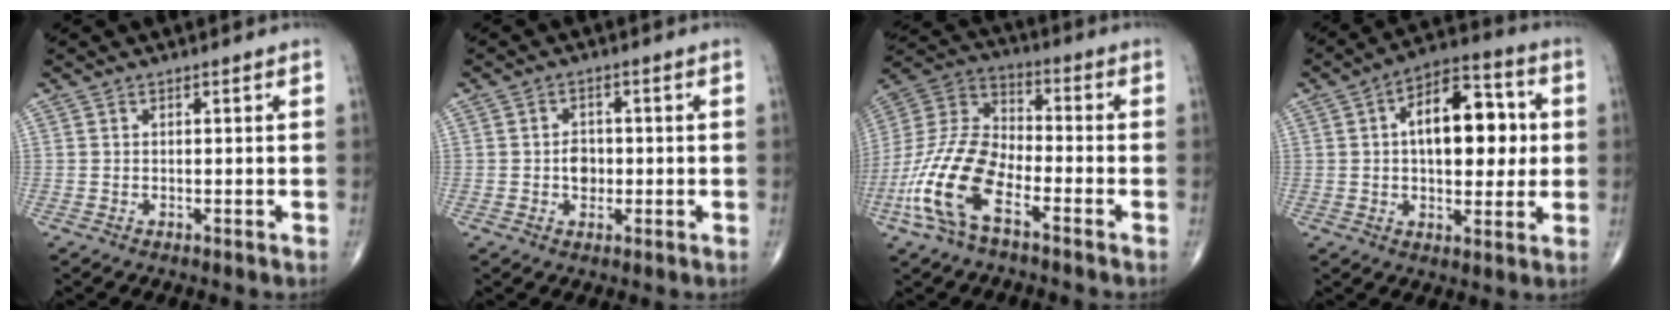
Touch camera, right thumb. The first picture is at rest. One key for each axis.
{"total": 3.4, "fx": -0.4, "fy": 2.6, "fz": 2.1, "tx": -0.017, "ty": 0.005, "tz": -0.009}
{"total": 16.4, "fx": -7.4, "fy": 7.3, "fz": 12.7, "tx": -0.268, "ty": 0.040, "tz": -0.150}
{"total": 16.2, "fx": 2.1, "fy": 8.7, "fz": 13.6, "tx": -0.163, "ty": 0.017, "tz": 0.026}